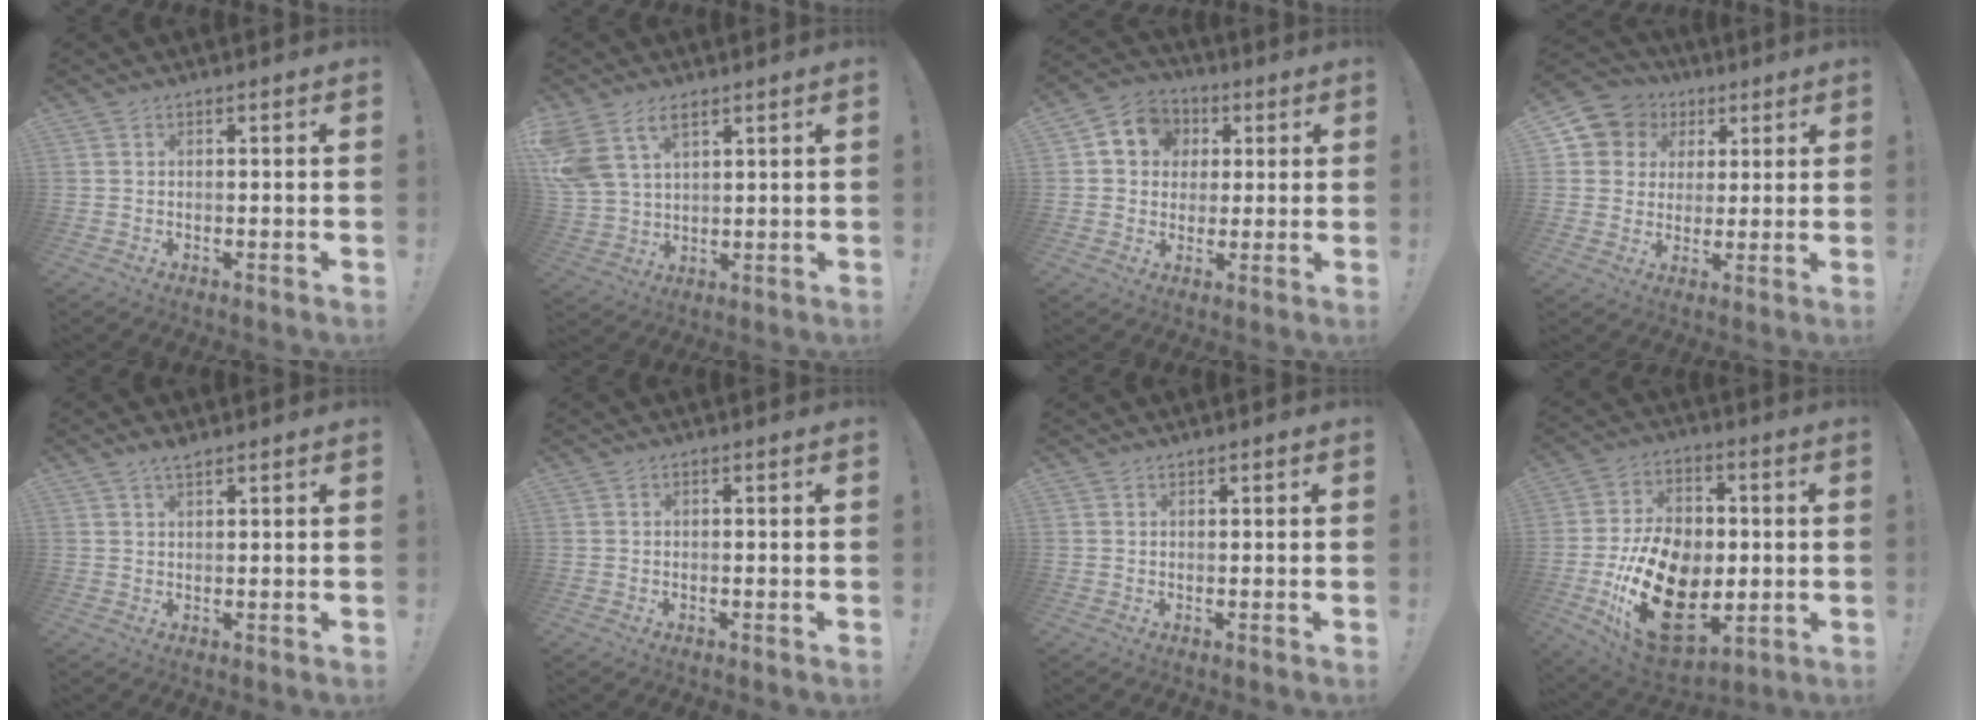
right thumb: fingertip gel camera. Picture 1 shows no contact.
{"total": 10.0, "force": [5.8, 6.0, 5.4], "torque": [-0.117, -0.023, 0.116]}
{"total": 9.8, "force": [2.4, 8.7, 3.7], "torque": [-0.049, 0.002, 0.050]}
{"total": 9.0, "force": [3.0, 8.2, 2.0], "torque": [-0.033, -0.014, 0.065]}
{"total": 2.9, "force": [2.2, 0.9, 1.7], "torque": [-0.028, -0.012, 0.038]}
{"total": 0.0}
{"total": 0.6, "force": [0.6, 0.2, 0.1], "torque": [0.003, -0.002, 0.010]}
{"total": 25.1, "force": [-5.5, 16.6, 17.9], "torque": [-0.329, 0.025, -0.075]}